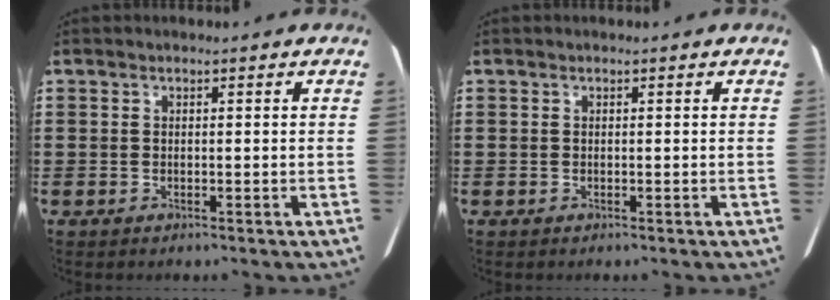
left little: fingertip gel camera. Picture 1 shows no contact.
{"total": 0.0}